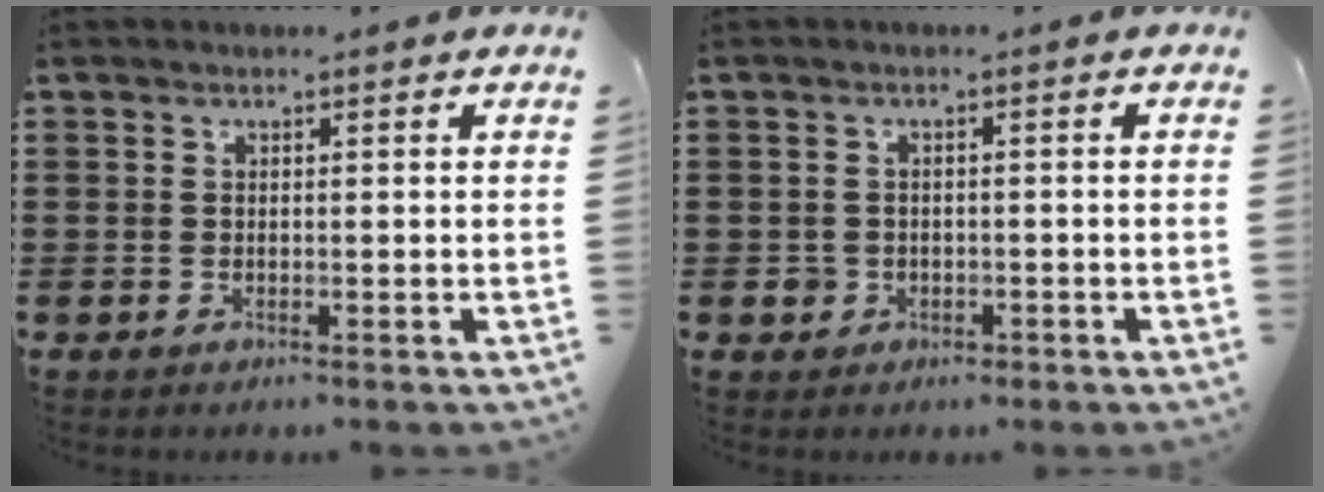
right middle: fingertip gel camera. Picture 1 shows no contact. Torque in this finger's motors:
{"motor_torque": [0.92, 0.64, 0.07, 0.03]}